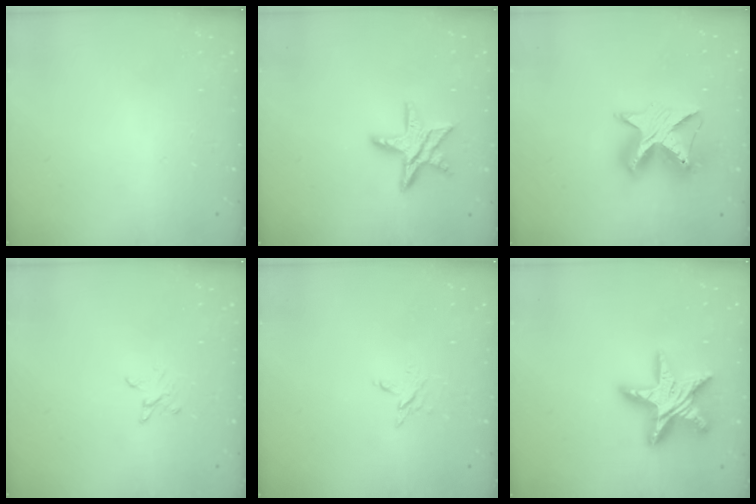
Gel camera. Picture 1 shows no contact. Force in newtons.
{"total": 13.0, "press": 13.0, "slide": 1.2}
{"total": 11.1, "press": 11.1, "slide": 1.1}
{"total": 2.6, "press": 2.6, "slide": 0.3}
{"total": 2.8, "press": 2.8, "slide": 0.3}
{"total": 19.1, "press": 19.0, "slide": 1.7}